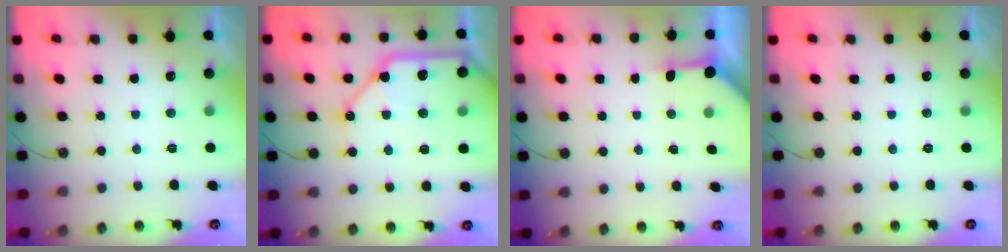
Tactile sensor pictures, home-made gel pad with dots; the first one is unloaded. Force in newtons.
{"total": 19.9, "press": 19.7, "slide": 2.5}
{"total": 3.3, "press": 3.3, "slide": 0.5}
{"total": 0.0}